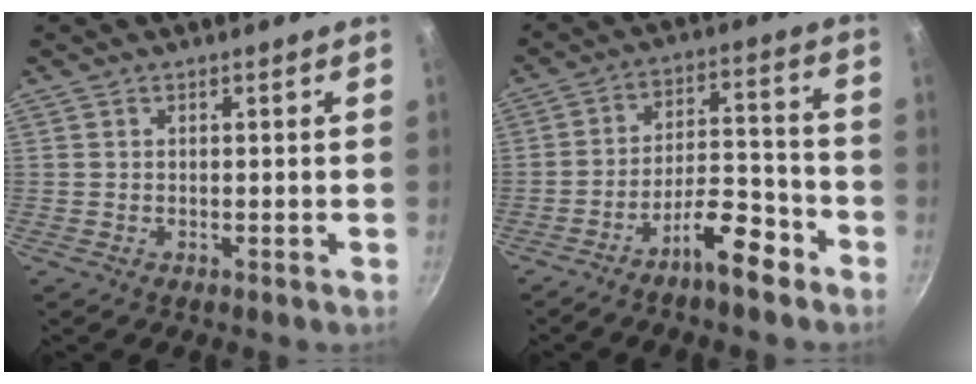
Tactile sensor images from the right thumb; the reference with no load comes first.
{"total": 10.3, "force": [-6.9, 3.3, 6.9], "torque": [-0.095, 0.064, -0.110]}